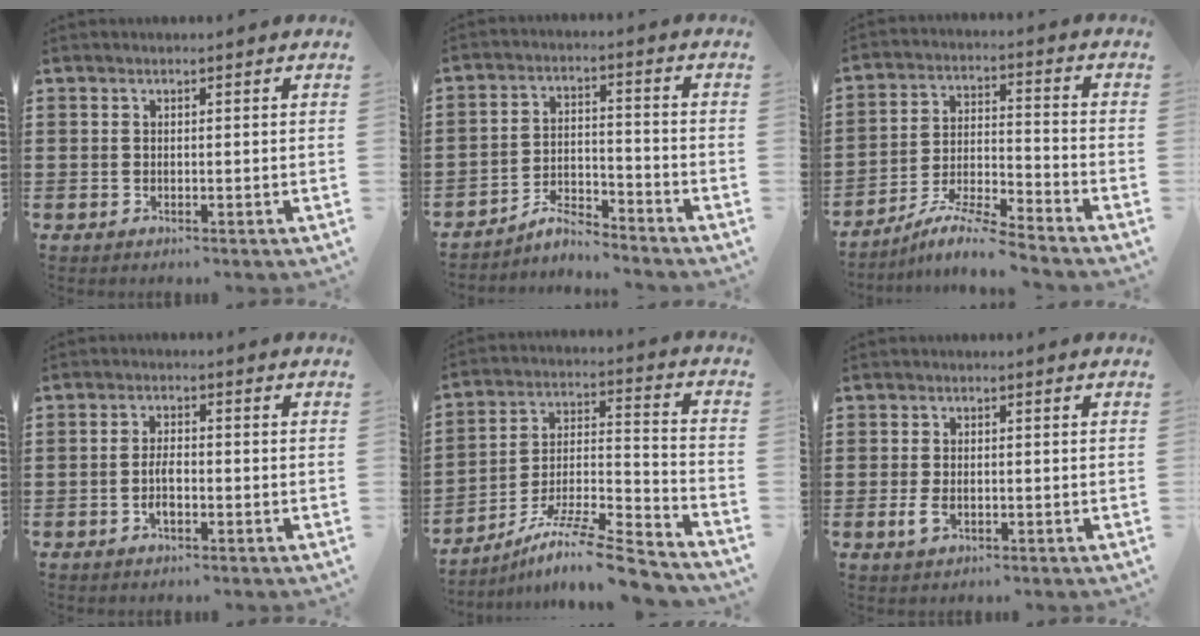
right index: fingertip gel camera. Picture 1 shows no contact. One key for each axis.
{"total": 4.8, "fx": -4.6, "fy": 0.5, "fz": 1.2, "tx": -0.032, "ty": 0.002, "tz": -0.094}
{"total": 6.4, "fx": -5.9, "fy": -0.5, "fz": 2.3, "tx": -0.050, "ty": -0.014, "tz": -0.117}
{"total": 3.4, "fx": -1.0, "fy": 1.2, "fz": 3.1, "tx": -0.072, "ty": -0.005, "tz": -0.021}
{"total": 10.6, "fx": -8.8, "fy": 0.9, "fz": 6.0, "tx": -0.095, "ty": 0.010, "tz": -0.171}
{"total": 2.1, "fx": -0.7, "fy": 1.2, "fz": 1.7, "tx": -0.048, "ty": -0.009, "tz": -0.015}